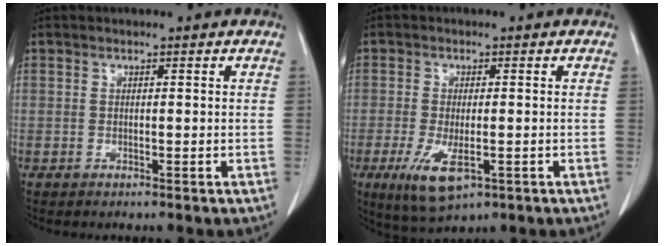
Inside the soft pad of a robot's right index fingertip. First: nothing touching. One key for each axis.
{"total": 7.2, "fx": -3.0, "fy": 2.4, "fz": 6.1, "tx": -0.117, "ty": -0.019, "tz": -0.042}